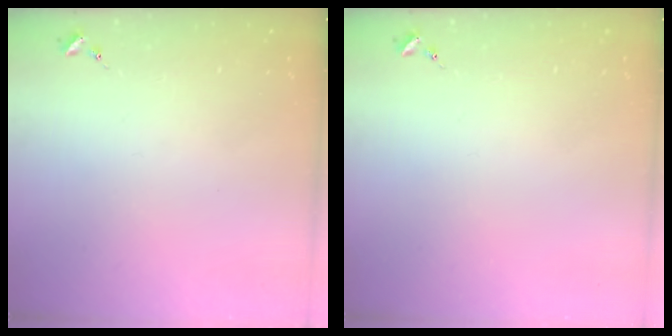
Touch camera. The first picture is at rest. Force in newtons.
{"total": 0.0}